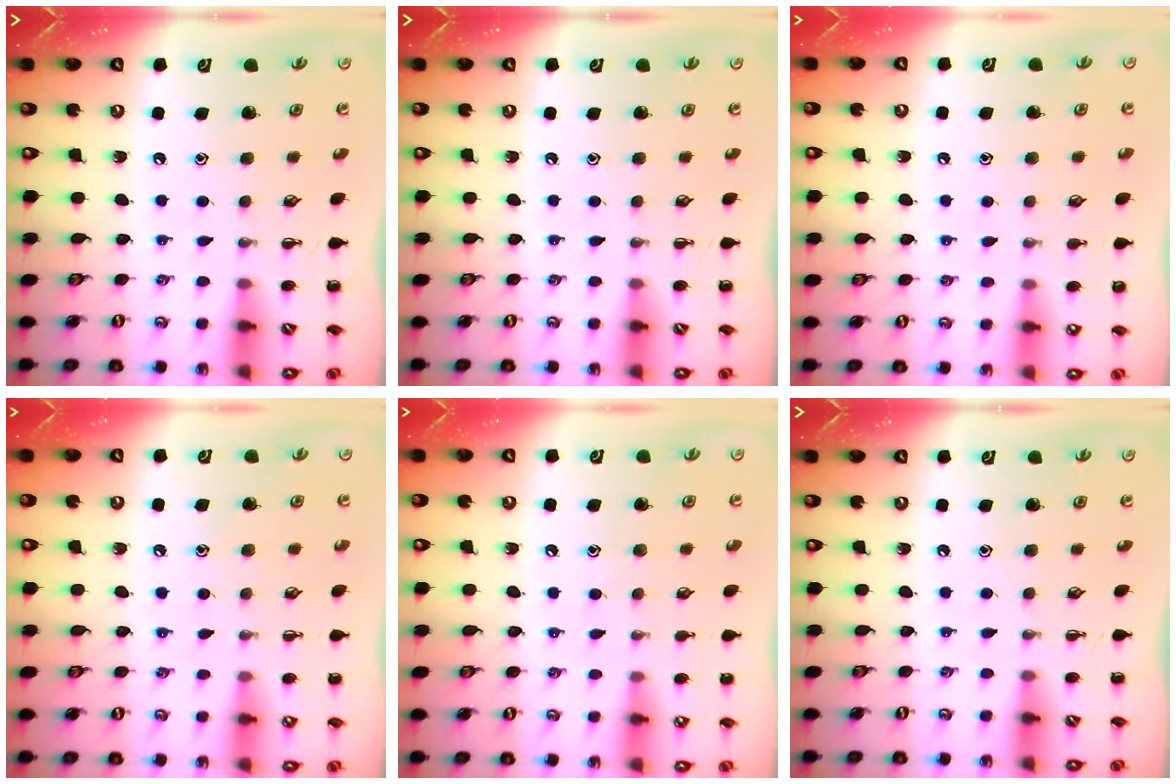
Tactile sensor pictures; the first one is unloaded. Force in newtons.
{"total": 0.0}
{"total": 3.7, "press": 3.6, "slide": 1.0}
{"total": 7.9, "press": 7.5, "slide": 2.3}
{"total": 5.1, "press": 4.9, "slide": 1.4}
{"total": 0.0}